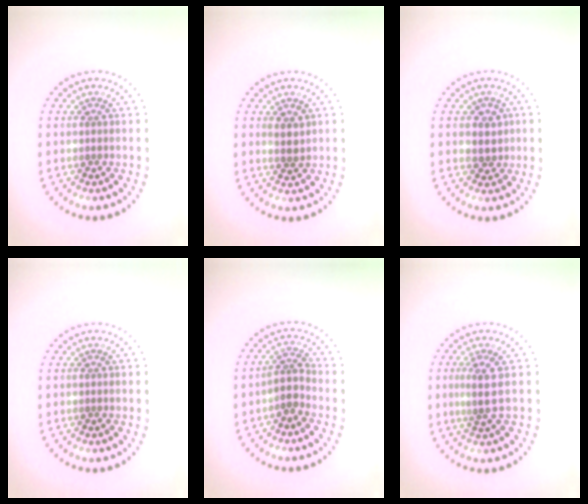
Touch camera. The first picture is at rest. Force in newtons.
{"total": 1.5, "press": 1.2, "slide": 0.8}
{"total": 2.1, "press": 1.9, "slide": 0.8}
{"total": 0.0}
{"total": 2.1, "press": 1.6, "slide": 1.4}
{"total": 2.0, "press": 1.5, "slide": 1.4}